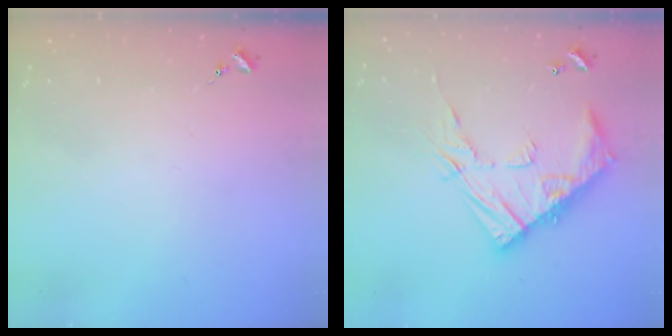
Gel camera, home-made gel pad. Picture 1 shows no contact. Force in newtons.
{"total": 17.3, "press": 17.3, "slide": 1.4}